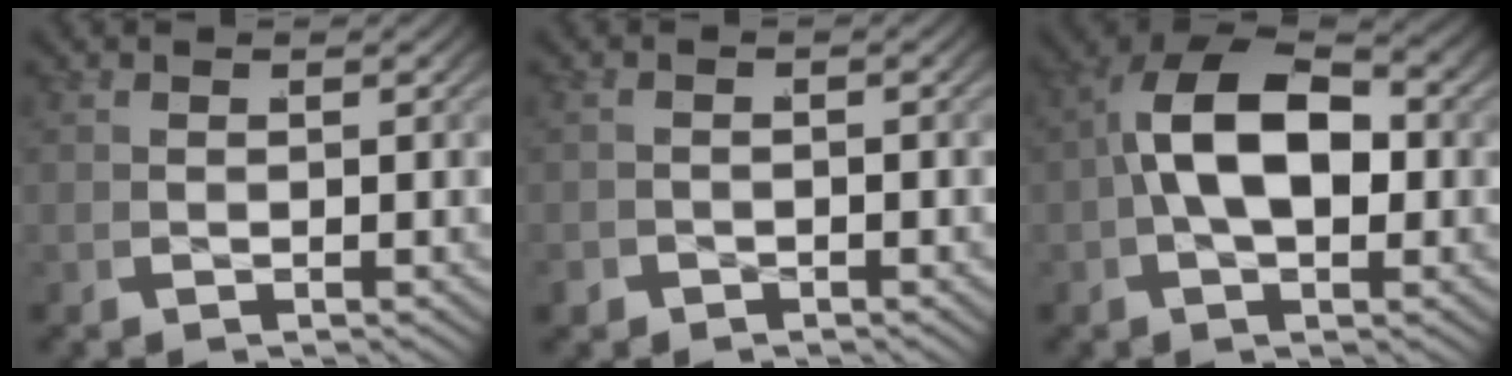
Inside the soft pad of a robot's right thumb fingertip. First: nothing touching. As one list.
[{"total": 1.3, "force": [-1.2, 0.5, -0.2], "torque": [0.006, -0.002, -0.022]}, {"total": 10.4, "force": [0.7, 6.3, 8.2], "torque": [-0.165, -0.013, 0.020]}]